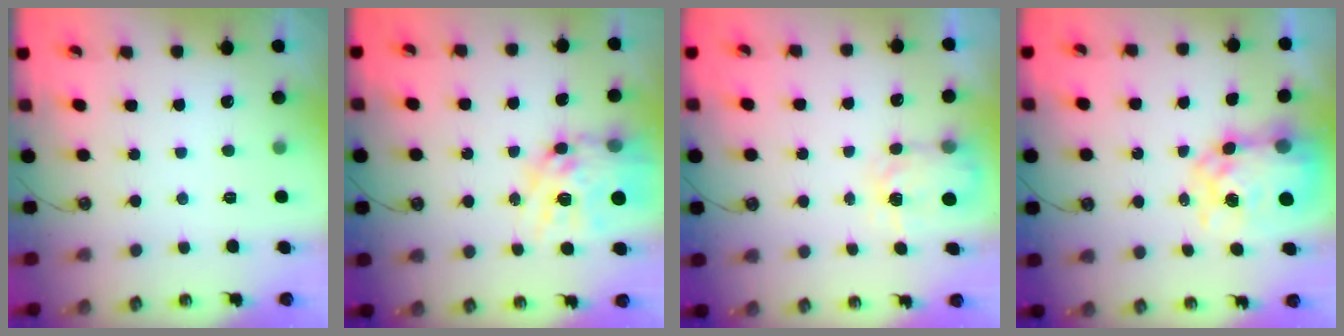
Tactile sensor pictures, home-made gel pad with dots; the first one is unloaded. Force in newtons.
{"total": 16.9, "press": 16.9, "slide": 1.7}
{"total": 3.8, "press": 3.8, "slide": 0.5}
{"total": 9.8, "press": 9.8, "slide": 0.7}